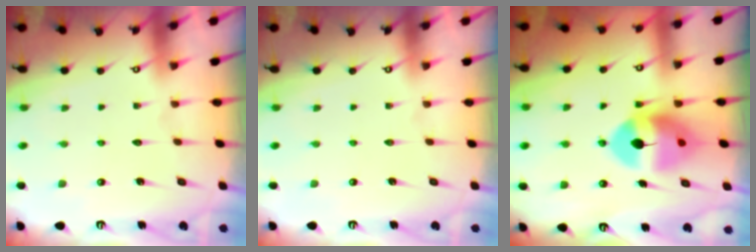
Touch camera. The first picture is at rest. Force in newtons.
{"total": 0.0}
{"total": 10.8, "press": 10.6, "slide": 1.9}